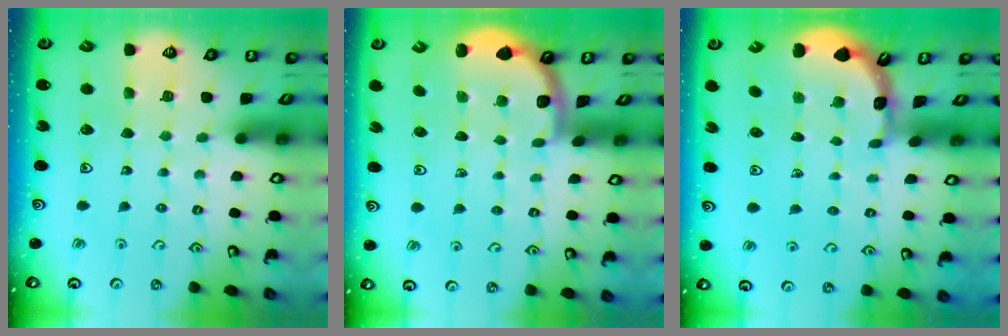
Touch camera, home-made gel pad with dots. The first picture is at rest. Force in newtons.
{"total": 1.8, "press": 1.7, "slide": 0.0}
{"total": 1.7, "press": 1.7, "slide": 0.1}